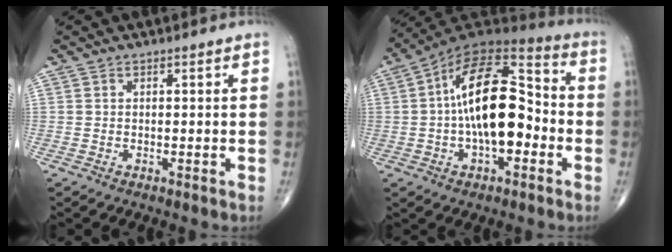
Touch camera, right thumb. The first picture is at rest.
{"total": 20.3, "force": [-1.4, 10.3, 17.5], "torque": [-0.274, 0.040, -0.032]}